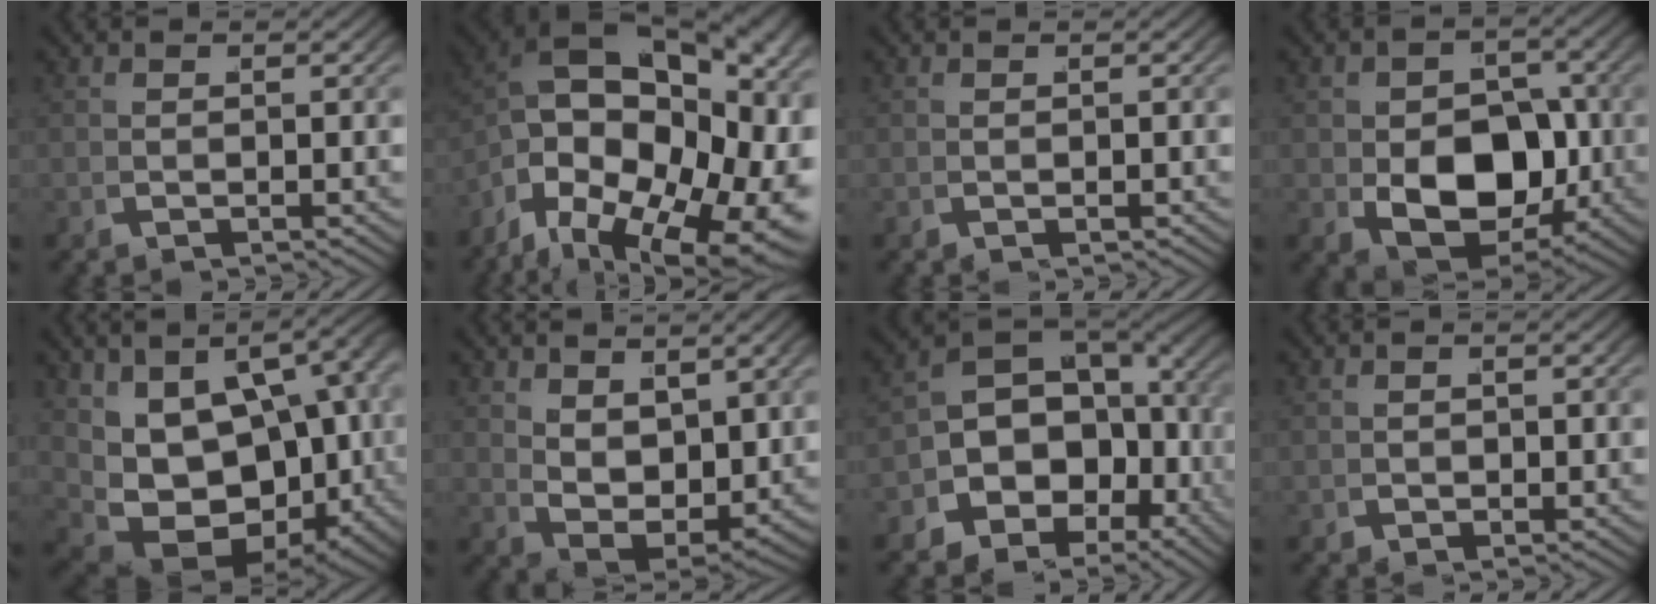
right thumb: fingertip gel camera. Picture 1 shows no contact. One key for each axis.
{"total": 20.2, "fx": -1.1, "fy": 13.6, "fz": 14.8, "tx": -0.284, "ty": -0.081, "tz": 0.017}
{"total": 0.0}
{"total": 9.6, "fx": -0.4, "fy": 6.7, "fz": 6.9, "tx": -0.135, "ty": -0.044, "tz": 0.018}
{"total": 15.1, "fx": -0.8, "fy": 9.7, "fz": 11.5, "tx": -0.213, "ty": -0.048, "tz": 0.020}
{"total": 6.3, "fx": 1.3, "fy": 3.8, "fz": 4.8, "tx": -0.110, "ty": -0.028, "tz": 0.041}
{"total": 12.2, "fx": -1.7, "fy": 9.5, "fz": 7.6, "tx": -0.148, "ty": -0.034, "tz": -0.015}
{"total": 1.3, "fx": 0.2, "fy": 1.1, "fz": 0.8, "tx": -0.021, "ty": -0.003, "tz": 0.007}